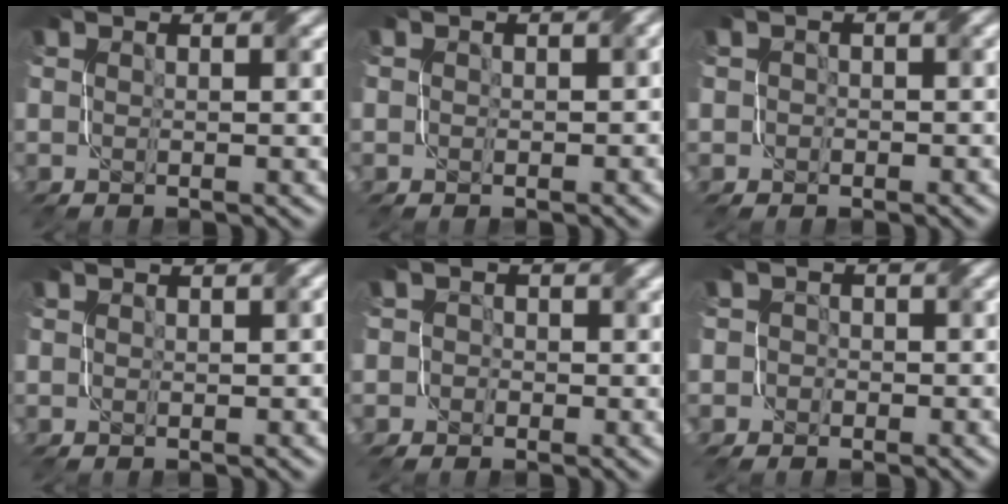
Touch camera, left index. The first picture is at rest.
{"total": 1.8, "force": [0.1, 1.6, 0.8], "torque": [-0.002, -0.005, -0.003]}
{"total": 1.4, "force": [0.0, 1.4, 0.3], "torque": [0.006, 0.000, -0.004]}
{"total": 0.7, "force": [0.2, 0.6, 0.4], "torque": [-0.006, -0.001, 0.003]}
{"total": 3.2, "force": [-0.2, 3.1, 0.6], "torque": [0.008, 0.016, -0.035]}
{"total": 3.2, "force": [-0.5, 3.1, 0.7], "torque": [0.008, 0.013, -0.036]}